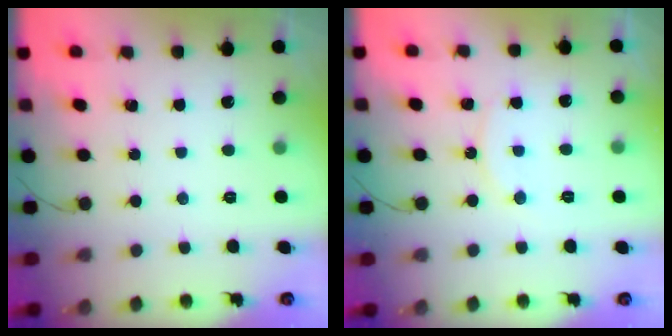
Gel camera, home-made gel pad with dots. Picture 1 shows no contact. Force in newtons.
{"total": 7.9, "press": 7.9, "slide": 0.4}